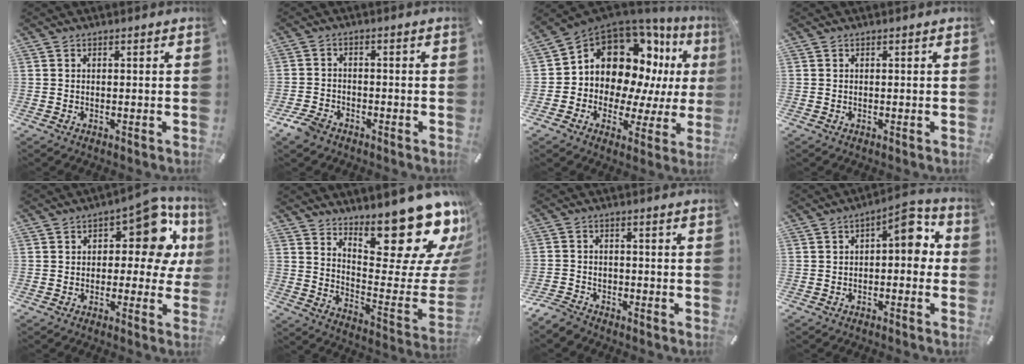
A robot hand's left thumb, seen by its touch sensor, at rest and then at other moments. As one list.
[{"total": 4.7, "force": [-3.4, 2.7, 1.7], "torque": [-0.044, 0.016, -0.068]}, {"total": 13.9, "force": [5.7, 10.5, 7.2], "torque": [-0.126, -0.071, 0.102]}, {"total": 0.0}, {"total": 13.6, "force": [4.9, 7.4, 10.4], "torque": [-0.130, -0.033, 0.082]}, {"total": 22.2, "force": [16.5, 8.0, 12.5], "torque": [-0.127, -0.144, 0.269]}, {"total": 4.4, "force": [-3.6, 2.3, 1.1], "torque": [-0.035, 0.015, -0.074]}, {"total": 7.6, "force": [1.4, 3.6, 6.6], "torque": [-0.082, -0.014, 0.010]}]